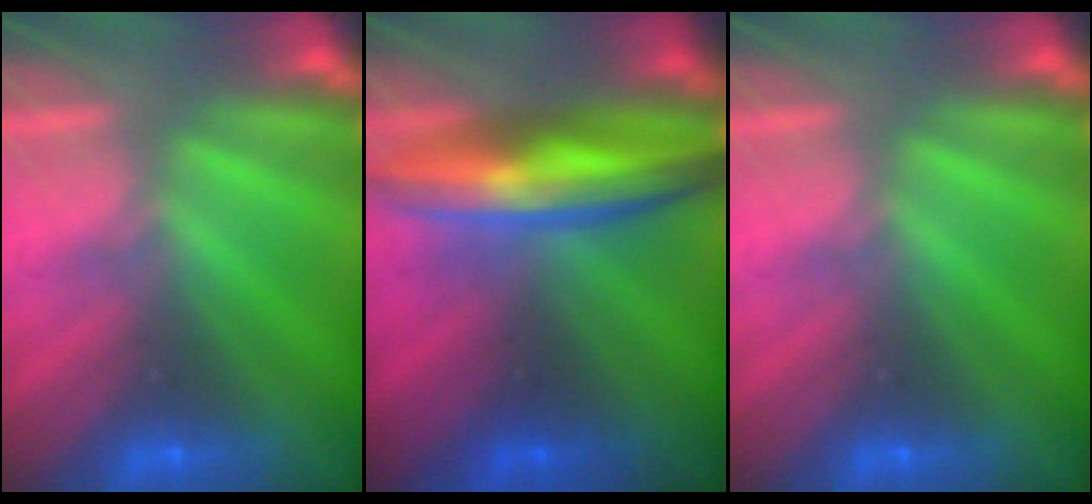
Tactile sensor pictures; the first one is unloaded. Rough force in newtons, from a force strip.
{"total": 7.4}
{"total": 0.0}